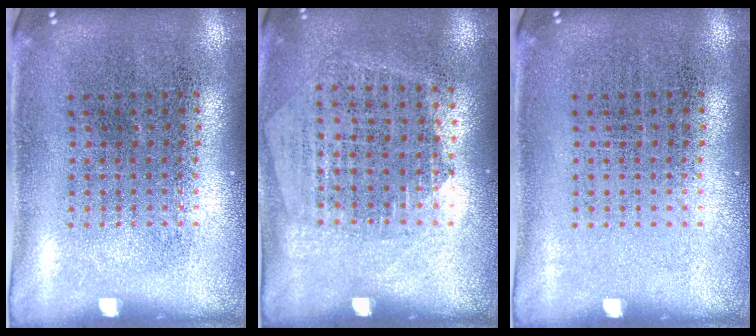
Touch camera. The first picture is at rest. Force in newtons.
{"total": 1.3, "press": 1.2, "slide": 0.6}
{"total": 0.0}